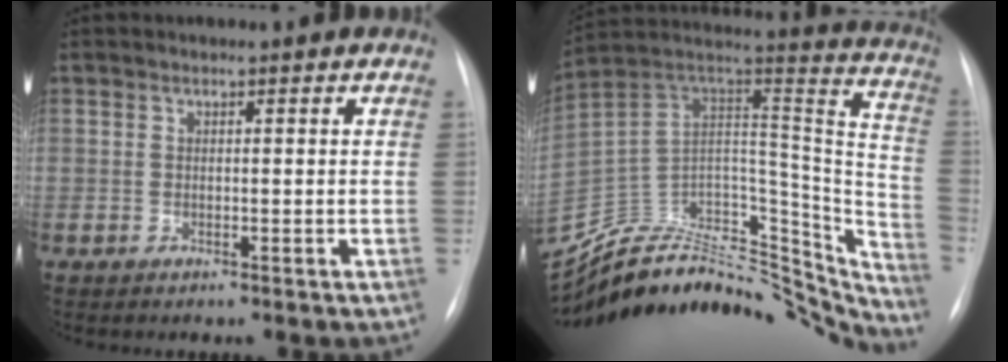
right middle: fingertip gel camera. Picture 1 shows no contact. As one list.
[{"total": 36.4, "force": [-32.2, 12.0, 11.8], "torque": [-0.182, 0.011, -0.445]}]